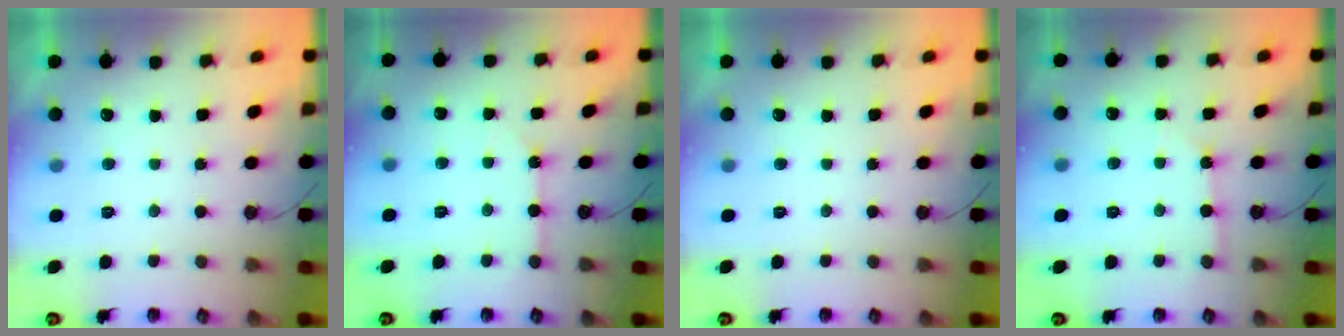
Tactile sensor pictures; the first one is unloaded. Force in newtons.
{"total": 3.9, "press": 3.9, "slide": 0.5}
{"total": 0.0}
{"total": 2.2, "press": 2.2, "slide": 0.3}